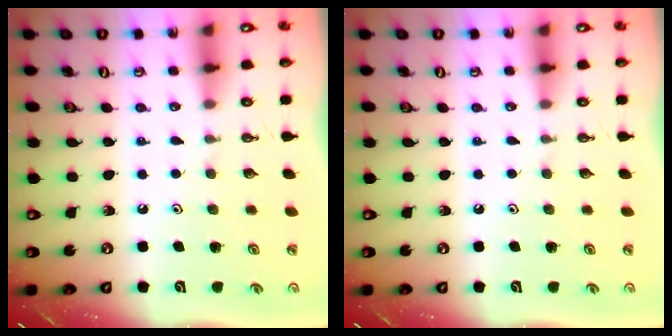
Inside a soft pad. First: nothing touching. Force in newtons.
{"total": 0.0}